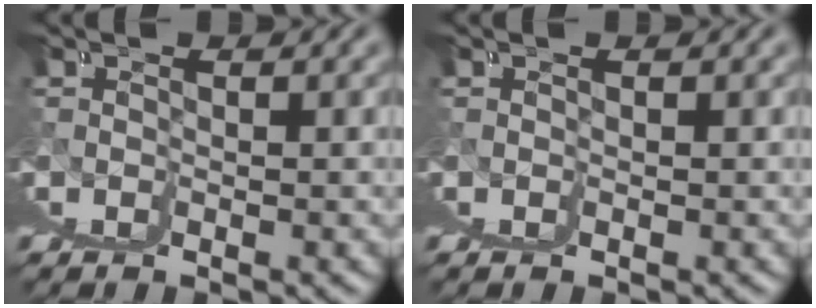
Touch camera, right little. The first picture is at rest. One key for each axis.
{"total": 0.0}